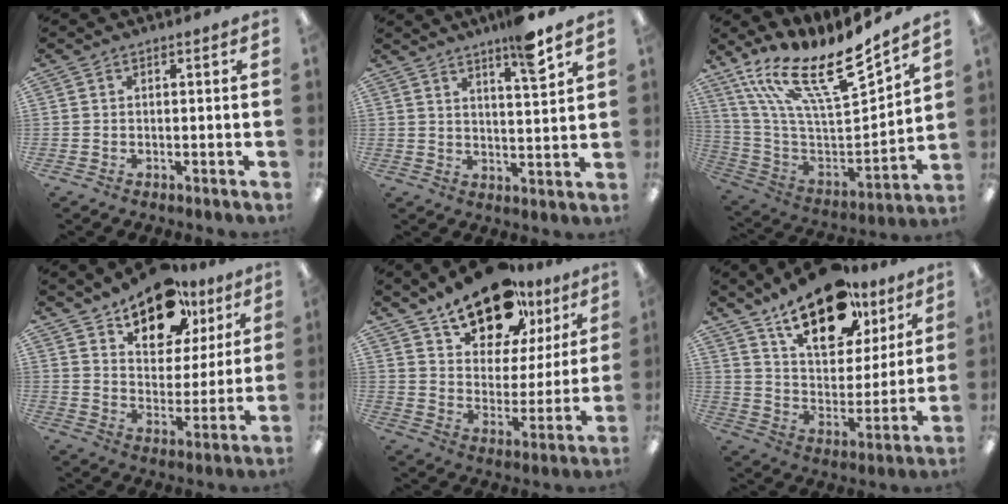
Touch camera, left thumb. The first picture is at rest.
{"total": 8.2, "force": [6.2, 0.4, 5.5], "torque": [-0.083, -0.036, 0.098]}
{"total": 20.7, "force": [14.0, 5.8, 14.1], "torque": [-0.239, -0.098, 0.239]}
{"total": 16.1, "force": [11.7, 8.5, 7.1], "torque": [-0.103, -0.069, 0.205]}
{"total": 18.3, "force": [13.6, 9.0, 8.4], "torque": [-0.127, -0.086, 0.237]}
{"total": 21.5, "force": [14.0, 10.6, 12.3], "torque": [-0.185, -0.075, 0.241]}